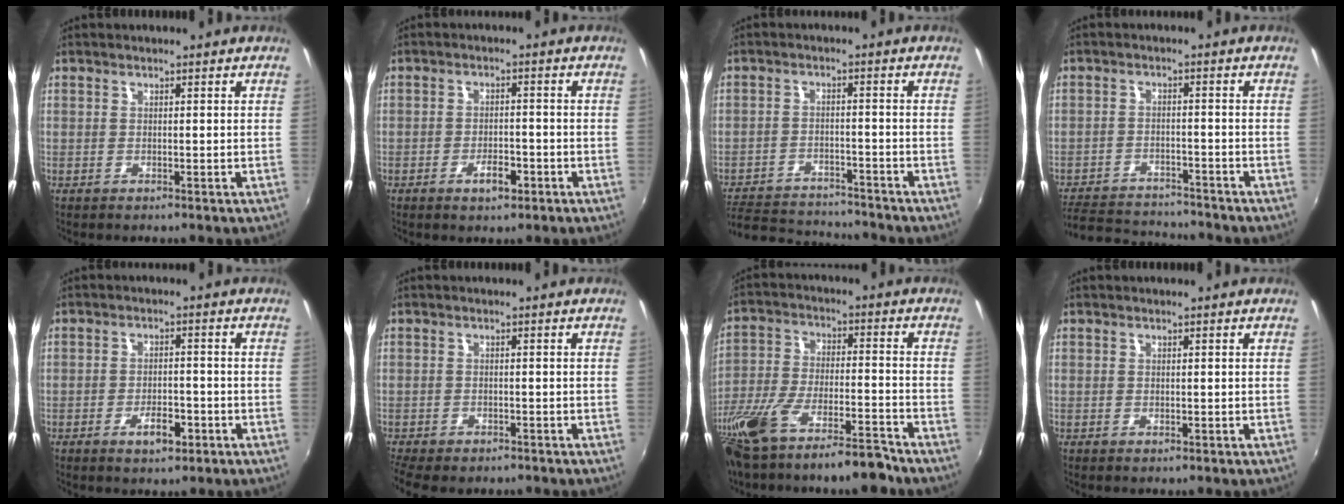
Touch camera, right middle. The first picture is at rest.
{"total": 3.2, "force": [-1.3, 1.5, 2.4], "torque": [-0.046, -0.001, -0.020]}
{"total": 13.6, "force": [-12.2, 4.0, 4.5], "torque": [-0.111, -0.004, -0.187]}
{"total": 12.0, "force": [-11.0, 3.3, 3.7], "torque": [-0.096, 0.003, -0.170]}
{"total": 4.1, "force": [-1.6, 1.9, 3.3], "torque": [-0.062, -0.001, -0.023]}
{"total": 6.1, "force": [-4.9, 2.1, 3.0], "torque": [-0.079, -0.035, -0.081]}
{"total": 18.3, "force": [-14.4, 3.9, 10.7], "torque": [-0.229, -0.035, -0.249]}
{"total": 0.7, "force": [0.7, -0.1, -0.1], "torque": [0.006, -0.001, 0.010]}